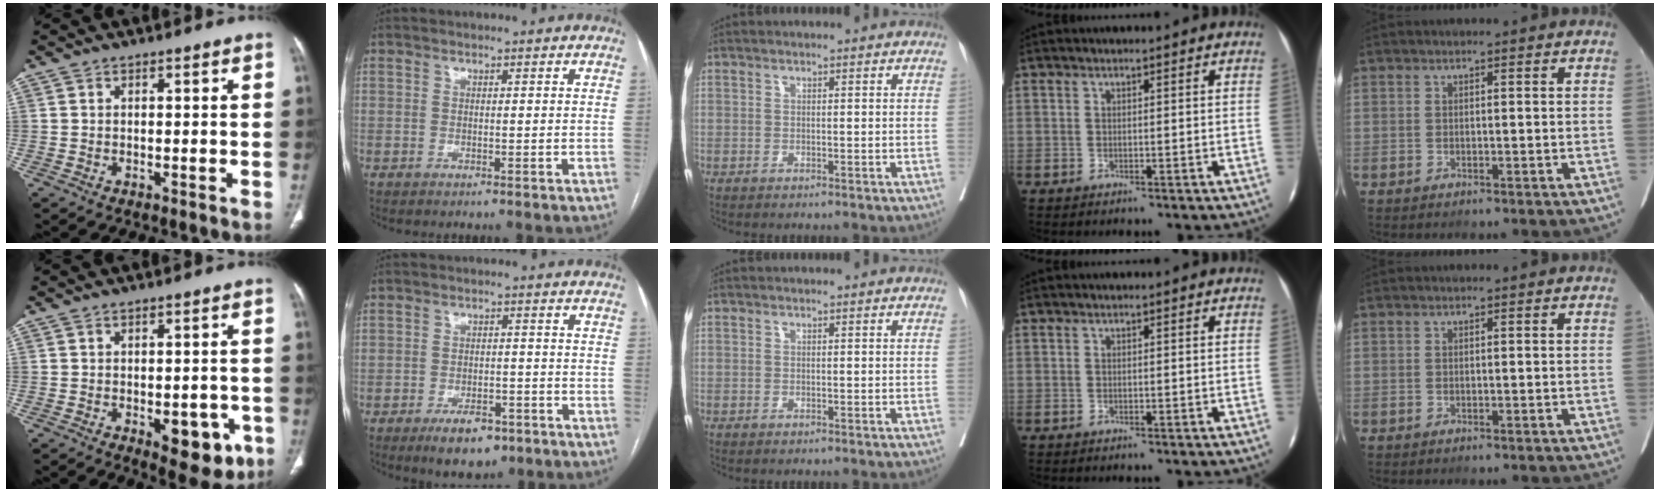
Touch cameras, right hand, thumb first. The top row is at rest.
{"thumb": {"total": 9.6, "force": [-3.6, 4.8, 7.5], "torque": [-0.063, 0.006, -0.033]}, "index": {"total": 6.6, "force": [-4.1, 3.1, 4.1], "torque": [-0.065, 0.000, -0.060]}}